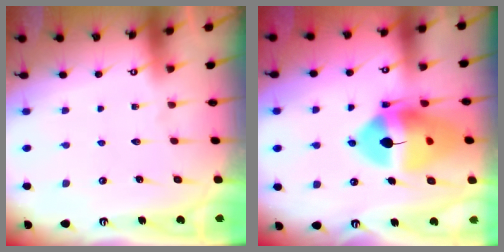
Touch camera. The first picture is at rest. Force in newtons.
{"total": 18.1, "press": 18.0, "slide": 2.4}